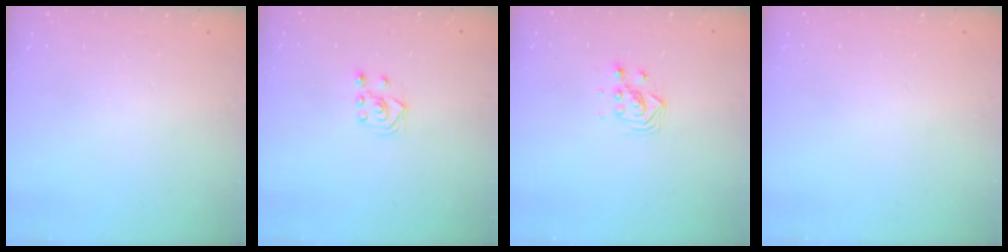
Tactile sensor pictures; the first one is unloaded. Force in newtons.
{"total": 2.8, "press": 2.6, "slide": 1.1}
{"total": 3.4, "press": 3.4, "slide": 0.2}
{"total": 0.0}